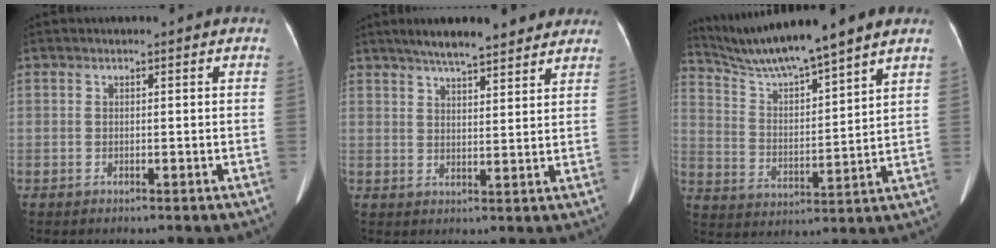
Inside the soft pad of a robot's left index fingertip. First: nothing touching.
{"total": 11.9, "force": [9.9, 2.2, 6.3], "torque": [-0.090, 0.025, 0.138]}
{"total": 12.4, "force": [11.2, -1.2, 5.3], "torque": [-0.107, 0.008, 0.206]}